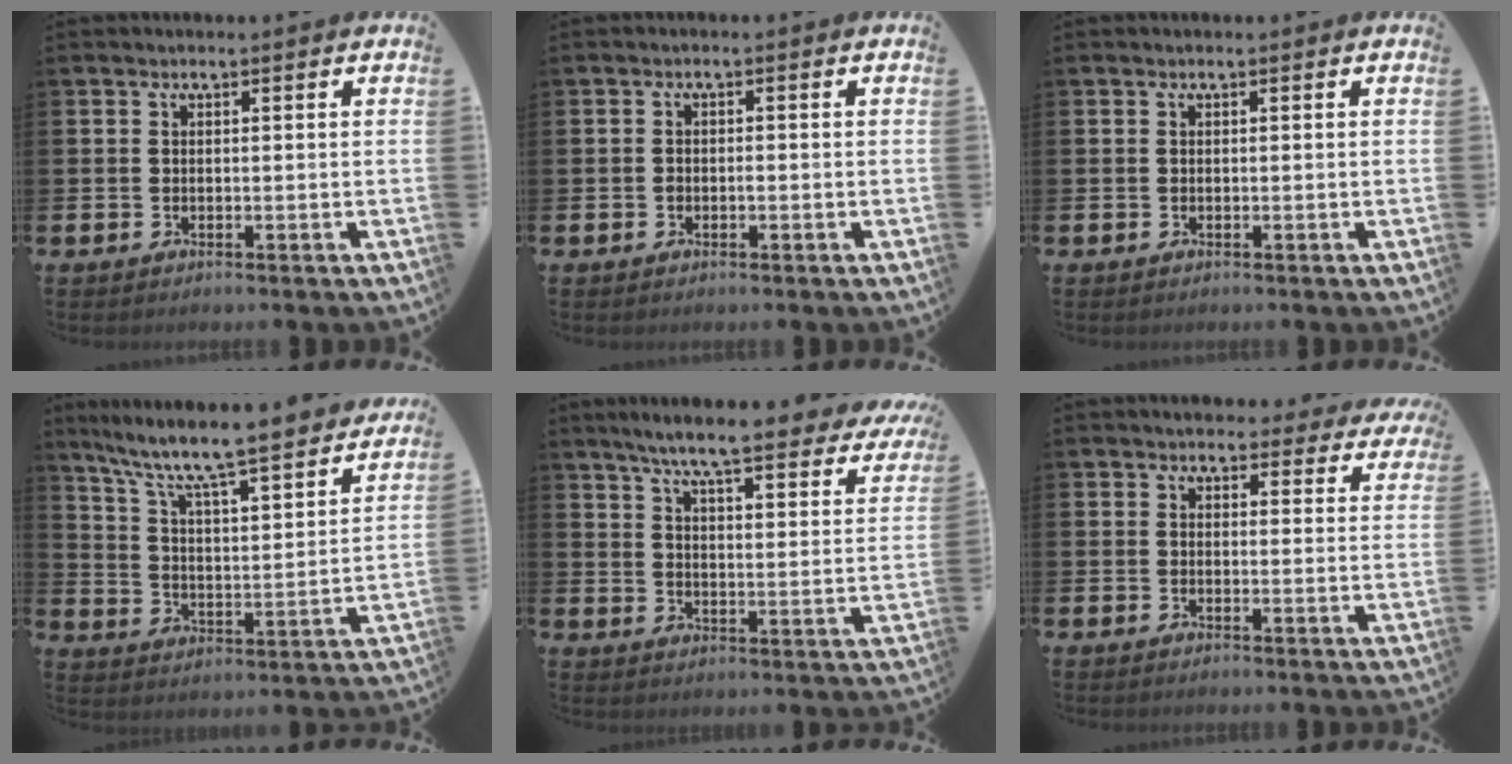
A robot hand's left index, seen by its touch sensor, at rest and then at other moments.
{"total": 0.8, "force": [-0.4, 0.5, 0.4], "torque": [-0.007, 0.001, -0.008]}
{"total": 0.0}
{"total": 9.1, "force": [8.2, 0.7, 3.8], "torque": [-0.104, -0.064, 0.132]}
{"total": 7.3, "force": [6.5, 0.4, 3.4], "torque": [-0.086, -0.048, 0.106]}
{"total": 3.7, "force": [3.4, 1.3, 0.1], "torque": [0.006, -0.020, 0.058]}